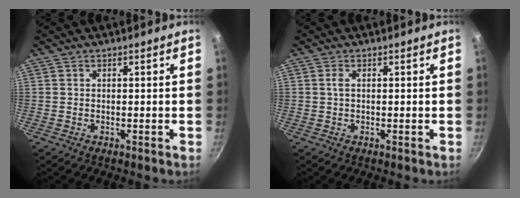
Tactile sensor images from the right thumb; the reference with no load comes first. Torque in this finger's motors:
{"motor_torque": [2.59, 2.37, 0.55, -0.07, 0.12]}